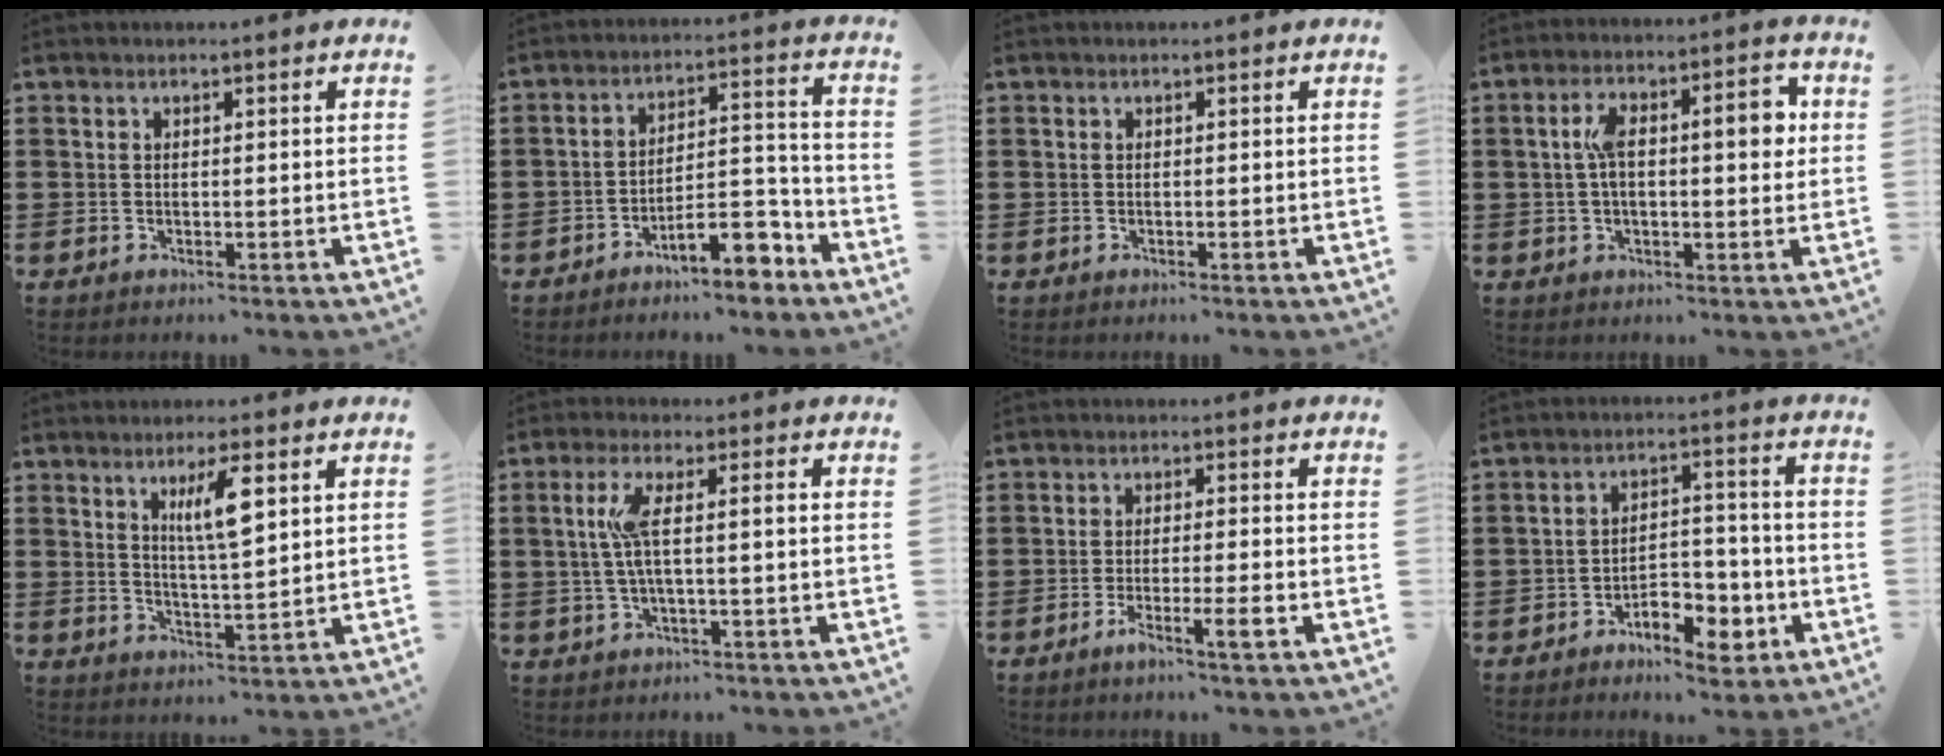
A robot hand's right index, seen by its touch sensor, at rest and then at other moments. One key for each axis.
{"total": 8.8, "fx": -6.4, "fy": 2.5, "fz": 5.5, "tx": -0.076, "ty": 0.009, "tz": -0.116}
{"total": 0.0}
{"total": 8.0, "fx": 1.0, "fy": 3.1, "fz": 7.3, "tx": -0.117, "ty": 0.004, "tz": 0.007}
{"total": 5.9, "fx": 2.5, "fy": 1.1, "fz": 5.2, "tx": -0.093, "ty": 0.001, "tz": 0.035}
{"total": 5.7, "fx": 0.3, "fy": 0.7, "fz": 5.7, "tx": -0.112, "ty": -0.002, "tz": -0.002}
{"total": 4.4, "fx": -2.5, "fy": -0.2, "fz": 3.6, "tx": -0.065, "ty": -0.015, "tz": -0.043}
{"total": 6.6, "fx": -4.1, "fy": 3.2, "fz": 4.1, "tx": -0.064, "ty": 0.019, "tz": -0.074}